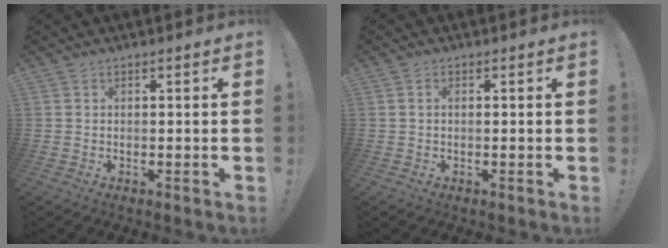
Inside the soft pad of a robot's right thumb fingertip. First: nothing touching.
{"total": 0.8, "force": [0.1, 0.5, 0.6], "torque": [-0.013, 0.004, 0.002]}